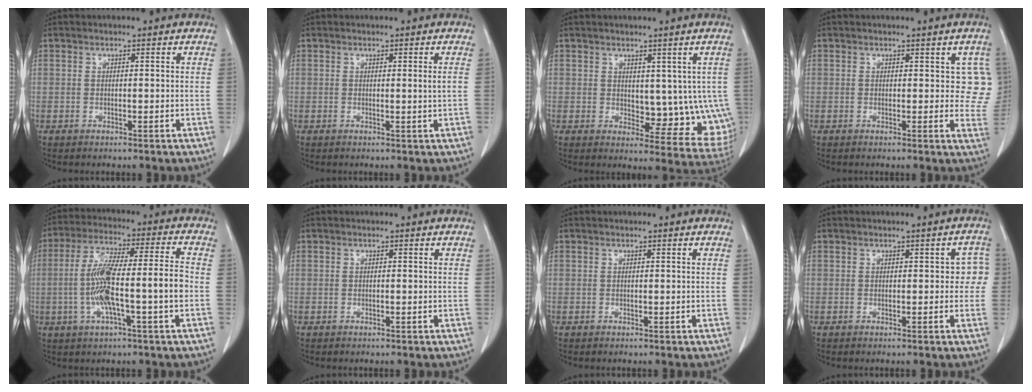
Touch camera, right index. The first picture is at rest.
{"total": 1.0, "force": [0.1, -0.3, 1.0], "torque": [-0.015, -0.002, 0.002]}
{"total": 9.5, "force": [0.7, 5.1, 8.0], "torque": [-0.077, -0.009, 0.023]}
{"total": 4.7, "force": [1.5, 2.9, 3.4], "torque": [-0.007, 0.001, 0.010]}
{"total": 12.2, "force": [-2.4, 0.8, 11.9], "torque": [-0.231, 0.018, -0.043]}
{"total": 0.0}
{"total": 0.0}
{"total": 2.7, "force": [0.0, 1.7, 2.1], "torque": [-0.004, 0.021, -0.003]}